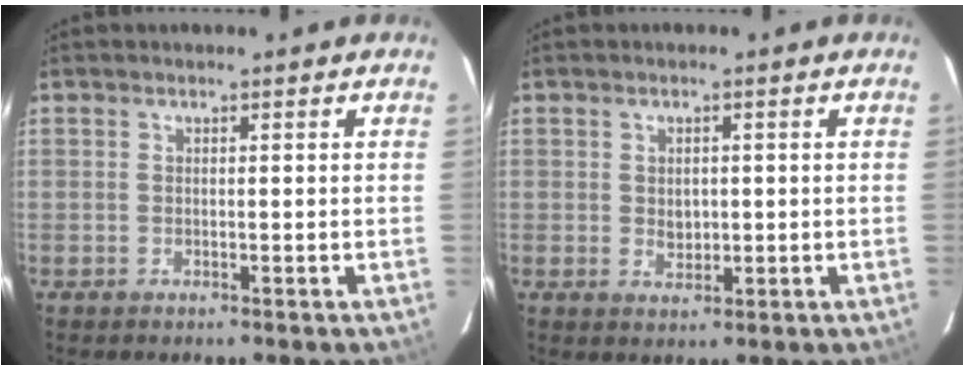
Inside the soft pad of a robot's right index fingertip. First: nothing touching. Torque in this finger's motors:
{"motor_torque": [-0.01, -0.02, -0.04, -0.01]}